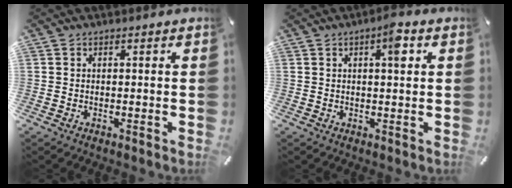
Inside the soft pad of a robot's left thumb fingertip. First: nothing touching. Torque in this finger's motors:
{"motor_torque": [0.65, 0.88, 0.38, -0.55, 0.16]}